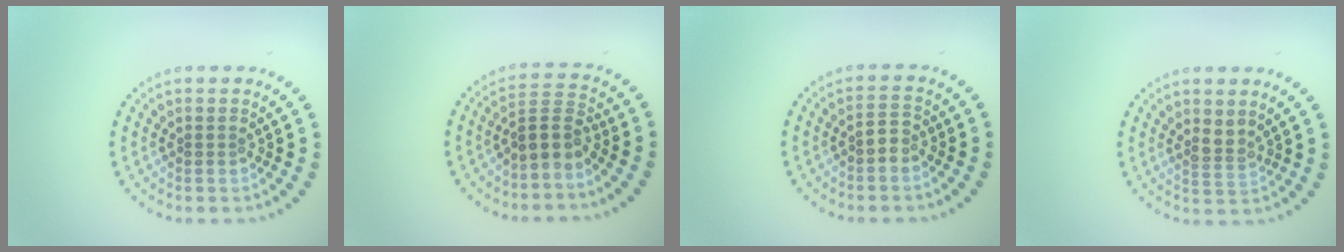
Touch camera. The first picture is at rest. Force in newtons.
{"total": 2.8, "press": 2.1, "slide": 1.9}
{"total": 1.4, "press": 1.4, "slide": 0.4}
{"total": 1.8, "press": 1.4, "slide": 1.2}